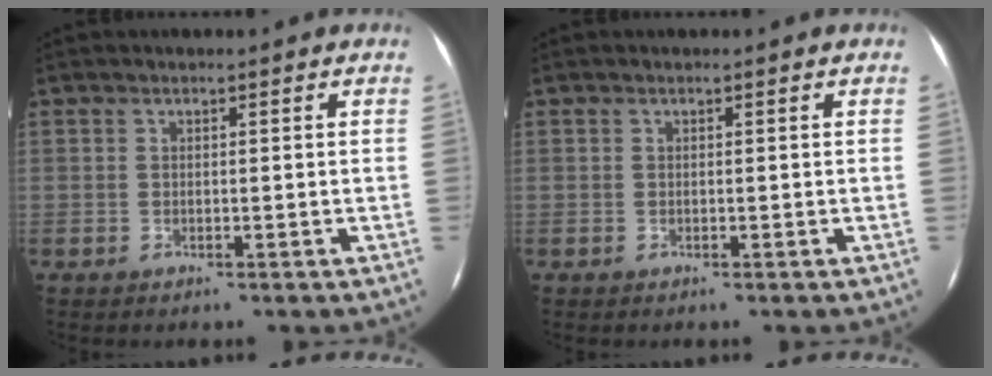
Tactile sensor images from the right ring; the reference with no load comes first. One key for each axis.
{"total": 0.0}